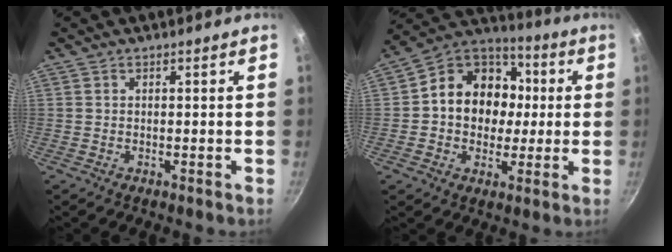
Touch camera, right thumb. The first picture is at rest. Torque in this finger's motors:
{"motor_torque": [-0.07, 0.60, 0.28, 0.02, 0.09]}